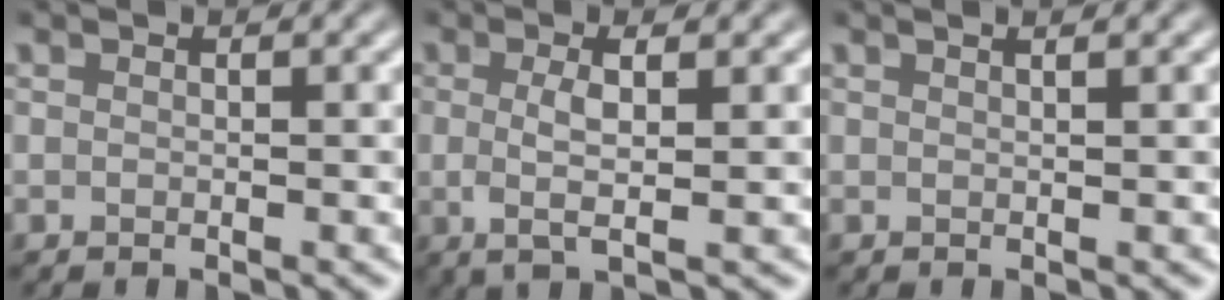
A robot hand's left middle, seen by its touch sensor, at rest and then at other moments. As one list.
[{"total": 2.9, "force": [0.0, 0.6, 2.8], "torque": [-0.053, -0.005, -0.001]}, {"total": 1.6, "force": [1.1, 0.7, 1.0], "torque": [0.005, -0.001, -0.008]}]